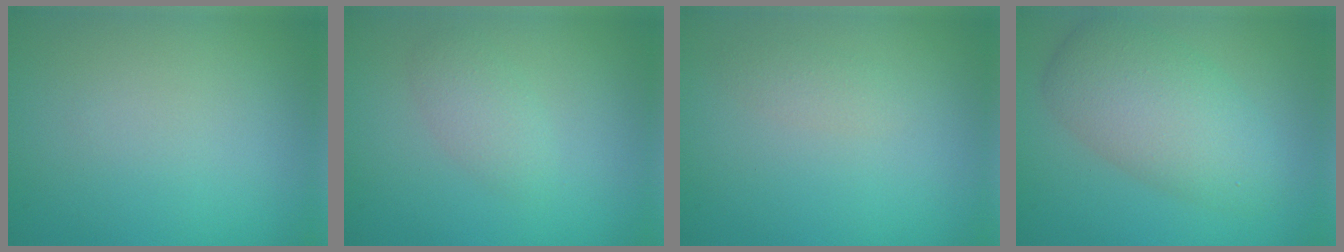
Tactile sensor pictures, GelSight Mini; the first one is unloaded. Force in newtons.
{"total": 1.8, "press": 1.8, "slide": 0.2}
{"total": 1.0, "press": 1.0, "slide": 0.0}
{"total": 5.9, "press": 5.9, "slide": 0.0}